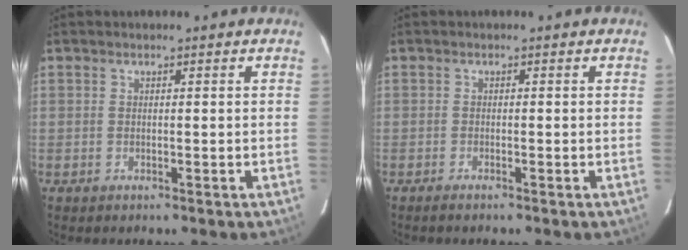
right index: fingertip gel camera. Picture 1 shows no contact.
{"total": 1.4, "force": [-1.2, 0.0, 0.8], "torque": [-0.013, -0.002, -0.014]}